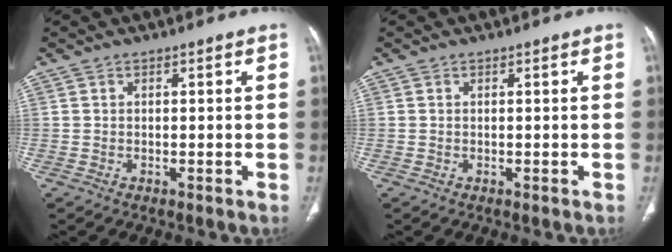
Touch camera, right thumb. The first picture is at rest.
{"total": 0.0}